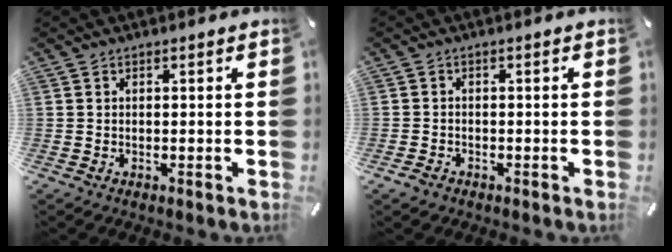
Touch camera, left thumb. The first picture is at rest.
{"total": 0.6, "force": [-0.3, 0.4, 0.3], "torque": [-0.004, 0.001, -0.006]}